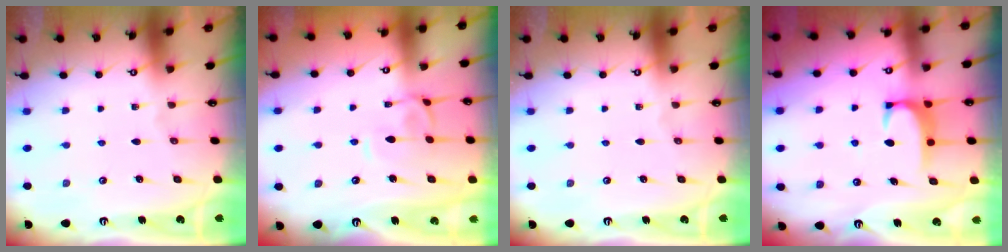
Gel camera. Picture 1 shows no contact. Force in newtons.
{"total": 1.1, "press": 0.9, "slide": 0.6}
{"total": 0.0}
{"total": 2.4, "press": 2.4, "slide": 0.6}